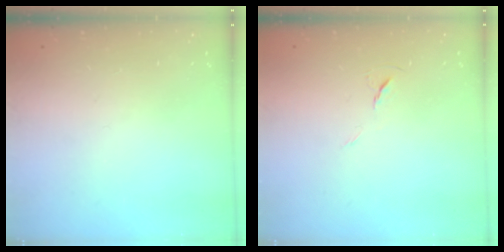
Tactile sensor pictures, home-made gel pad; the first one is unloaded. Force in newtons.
{"total": 5.6, "press": 5.1, "slide": 2.2}